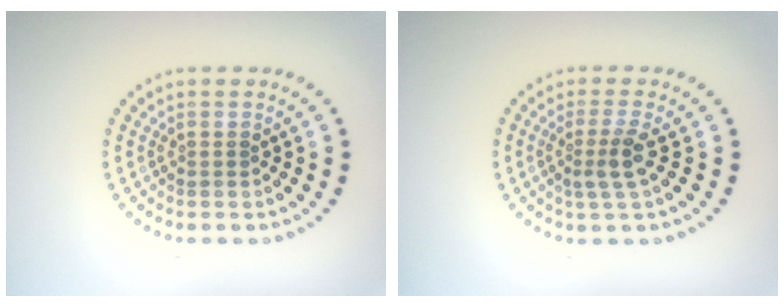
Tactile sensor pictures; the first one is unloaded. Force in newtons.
{"total": 2.4, "press": 1.8, "slide": 1.5}